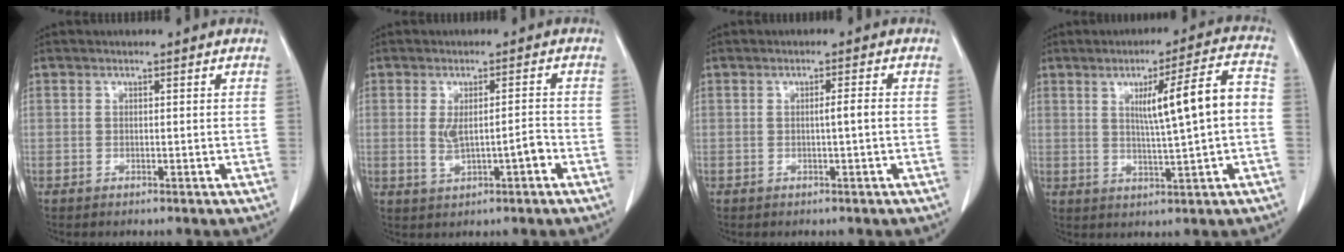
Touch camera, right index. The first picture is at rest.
{"total": 4.6, "force": [-0.9, 1.1, 4.3], "torque": [-0.080, 0.005, -0.004]}
{"total": 1.7, "force": [-0.2, -0.3, 1.6], "torque": [-0.028, 0.001, -0.004]}
{"total": 10.1, "force": [0.8, 0.0, 10.1], "torque": [-0.153, 0.014, 0.014]}